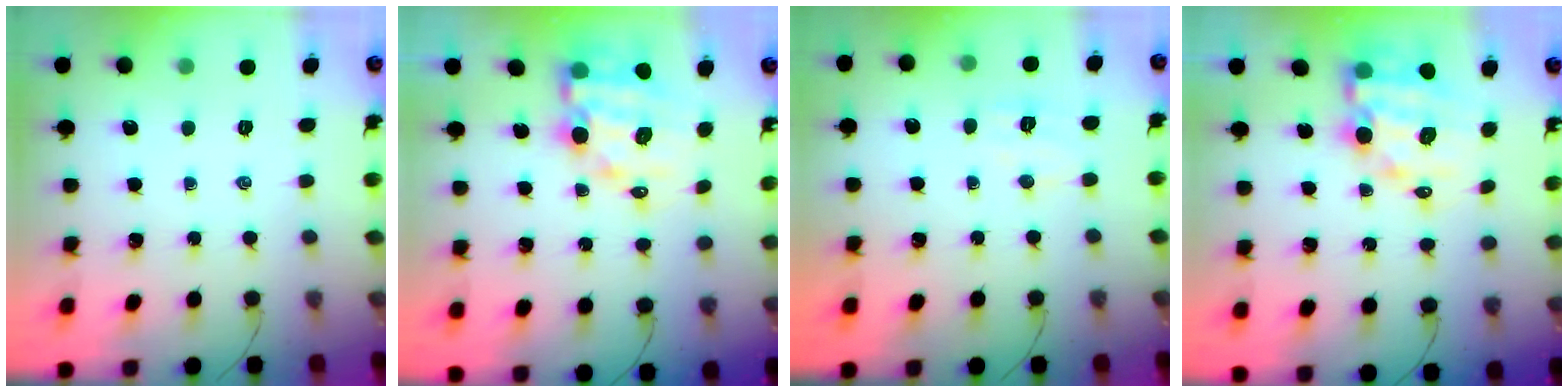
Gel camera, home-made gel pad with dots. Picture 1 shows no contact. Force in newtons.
{"total": 10.5, "press": 10.1, "slide": 2.9}
{"total": 6.3, "press": 6.2, "slide": 1.0}
{"total": 10.5, "press": 10.1, "slide": 2.9}